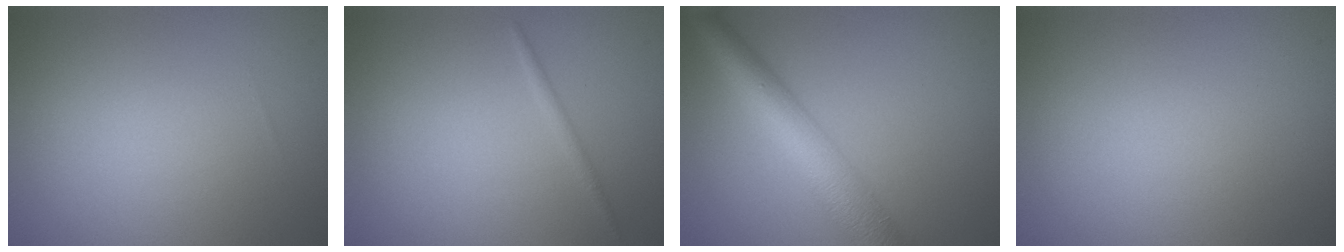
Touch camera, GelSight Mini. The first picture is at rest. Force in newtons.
{"total": 0.8, "press": 0.8, "slide": 0.0}
{"total": 6.2, "press": 6.2, "slide": 0.1}
{"total": 0.0}